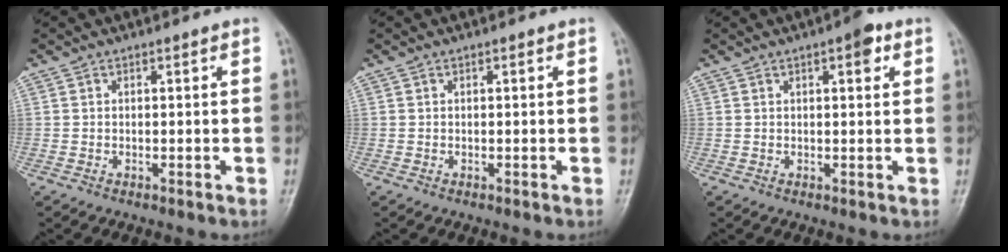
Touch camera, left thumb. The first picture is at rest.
{"total": 0.0}
{"total": 3.4, "force": [1.6, 1.2, 2.8], "torque": [-0.030, -0.001, 0.017]}